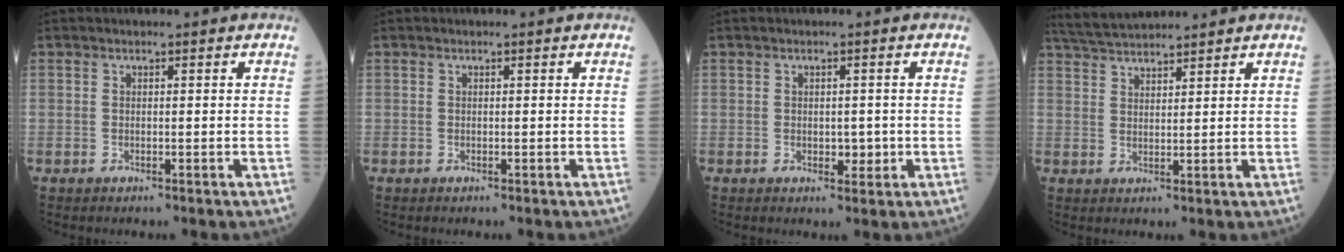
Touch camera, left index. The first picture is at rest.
{"total": 0.0}
{"total": 2.1, "force": [-0.3, 1.4, 1.5], "torque": [-0.017, 0.001, -0.001]}
{"total": 6.3, "force": [6.1, 0.2, 1.6], "torque": [-0.038, 0.035, 0.116]}